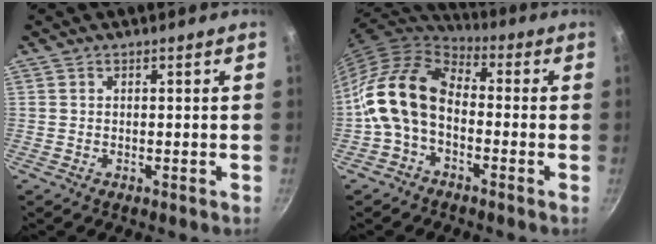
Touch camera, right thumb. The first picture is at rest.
{"total": 13.5, "force": [-2.5, 8.9, 9.9], "torque": [-0.169, 0.042, -0.067]}